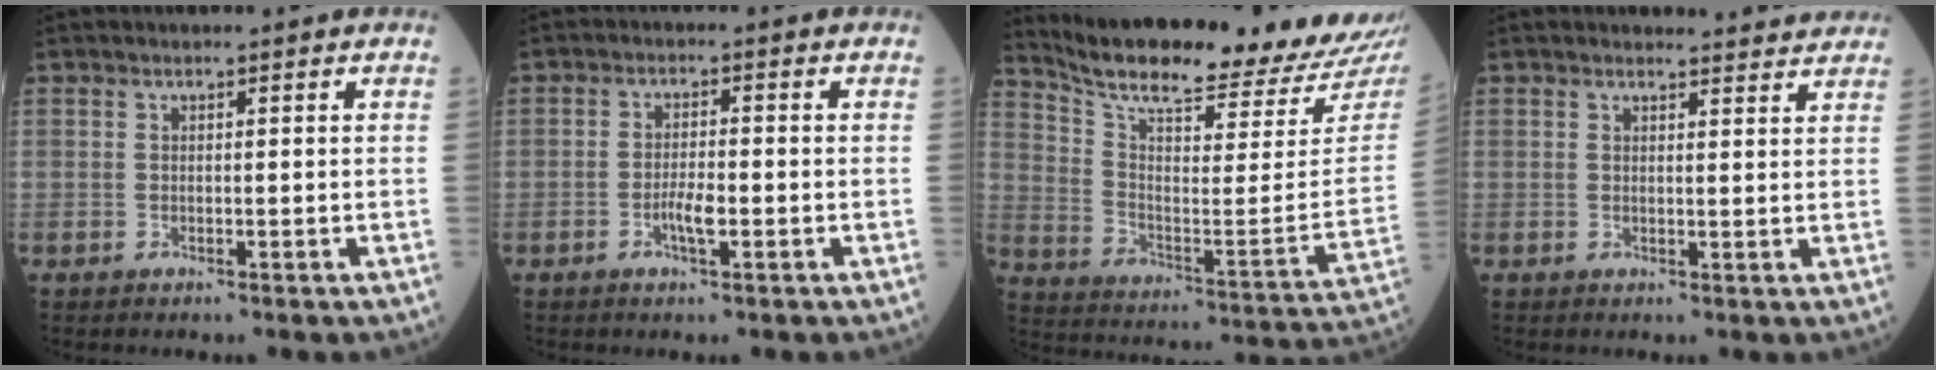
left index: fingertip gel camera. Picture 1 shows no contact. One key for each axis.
{"total": 2.9, "fx": -1.3, "fy": 0.5, "fz": 2.5, "tx": -0.047, "ty": -0.002, "tz": -0.025}
{"total": 24.5, "fx": 22.7, "fy": 0.9, "fz": 9.2, "tx": -0.161, "ty": -0.092, "tz": 0.315}
{"total": 8.1, "fx": 7.9, "fy": 0.8, "fz": 1.3, "tx": -0.003, "ty": 0.002, "tz": 0.075}